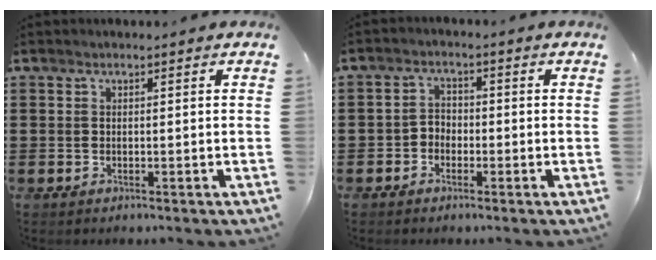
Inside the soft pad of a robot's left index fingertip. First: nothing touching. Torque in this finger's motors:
{"motor_torque": [0.09, 0.07, 0.01, 0.01]}